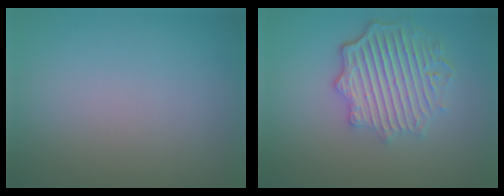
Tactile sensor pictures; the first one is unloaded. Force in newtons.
{"total": 6.0, "press": 4.7, "slide": 3.8}